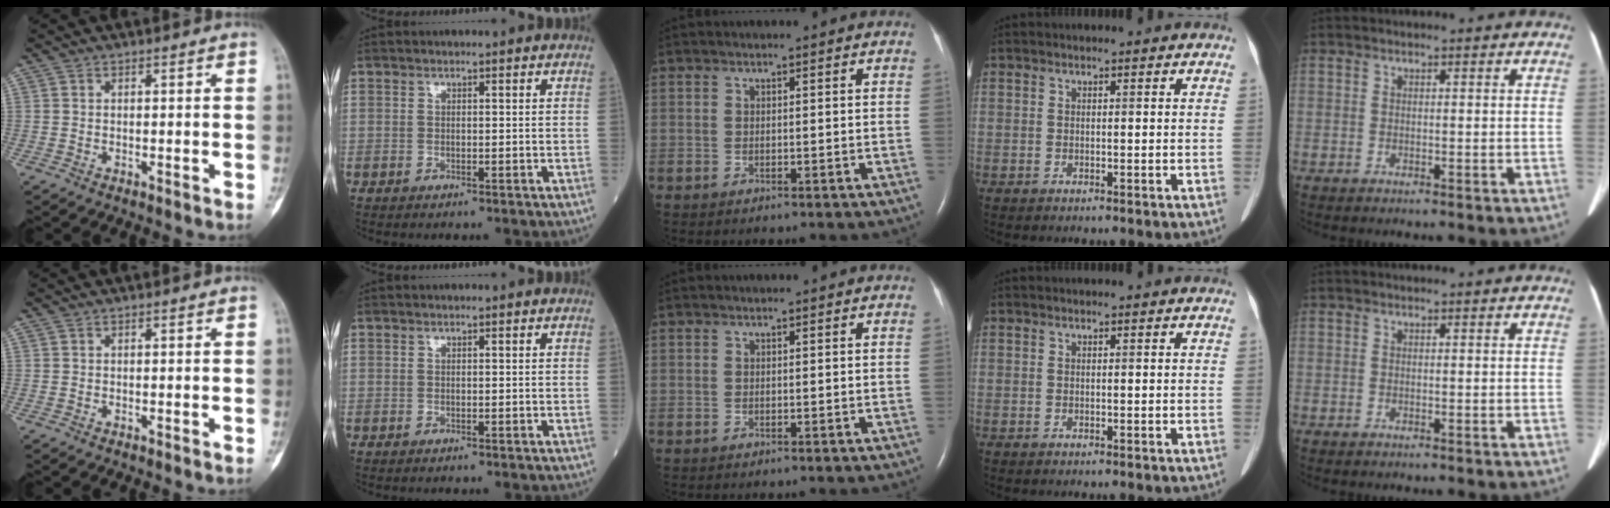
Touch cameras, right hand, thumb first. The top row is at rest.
{}